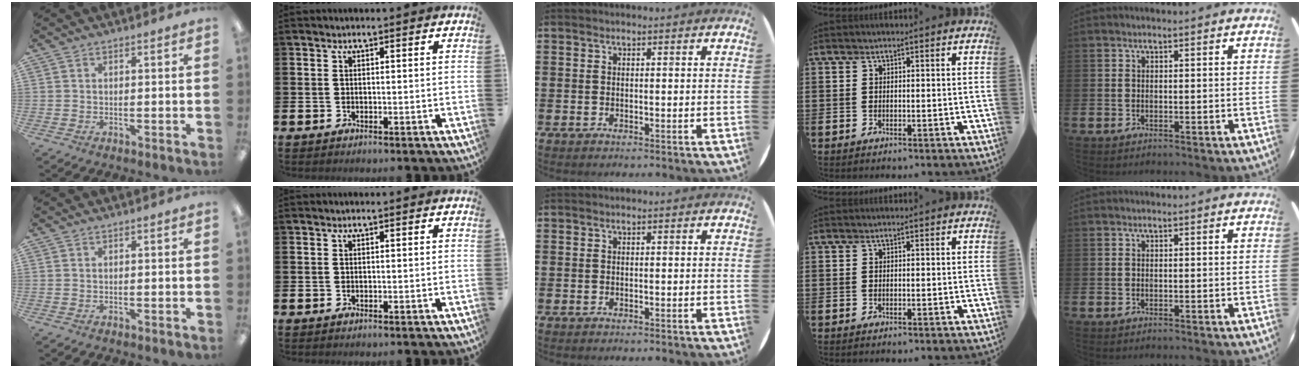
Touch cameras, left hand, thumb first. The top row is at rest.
{}